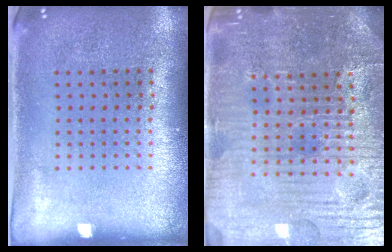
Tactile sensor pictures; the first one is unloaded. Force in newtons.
{"total": 5.4, "press": 5.1, "slide": 1.8}